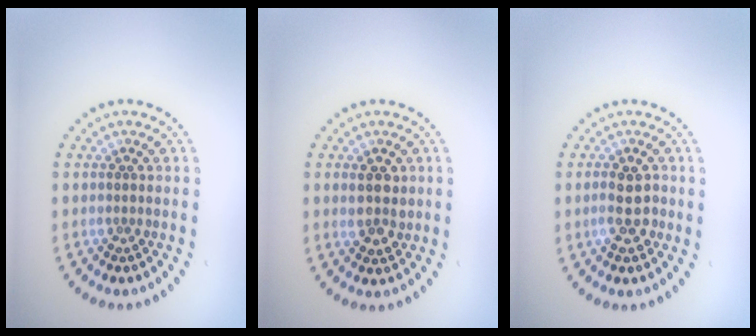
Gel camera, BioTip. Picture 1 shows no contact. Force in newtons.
{"total": 2.7, "press": 2.6, "slide": 0.7}
{"total": 2.9, "press": 2.9, "slide": 0.4}